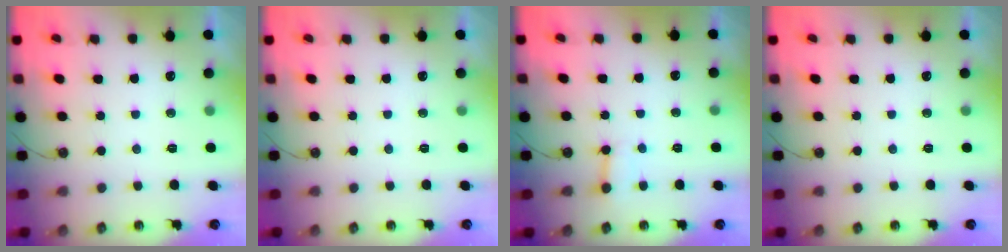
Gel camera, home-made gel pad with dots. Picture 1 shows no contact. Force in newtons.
{"total": 0.0}
{"total": 3.3, "press": 3.3, "slide": 0.2}
{"total": 0.0}